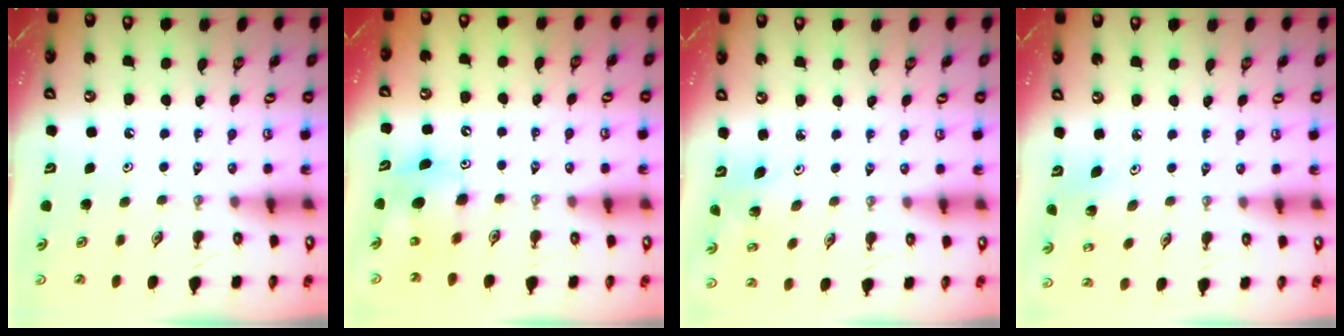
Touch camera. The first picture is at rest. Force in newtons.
{"total": 9.8, "press": 9.8, "slide": 1.2}
{"total": 2.7, "press": 2.7, "slide": 0.3}
{"total": 2.3, "press": 2.3, "slide": 0.2}